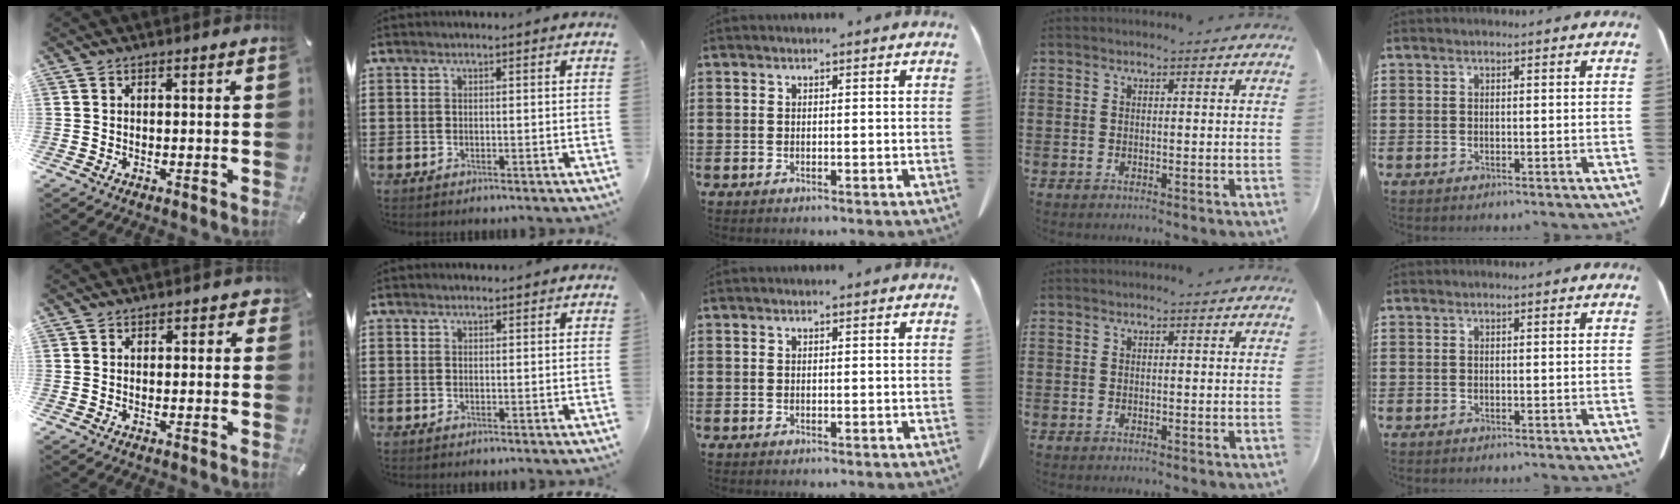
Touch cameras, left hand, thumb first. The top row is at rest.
{"thumb": {"total": 1.2, "force": [0.3, 1.1, 0.5], "torque": [0.006, -0.001, 0.001]}, "index": {"total": 0.6, "force": [0.5, 0.2, -0.1], "torque": [0.000, 0.001, 0.011]}}